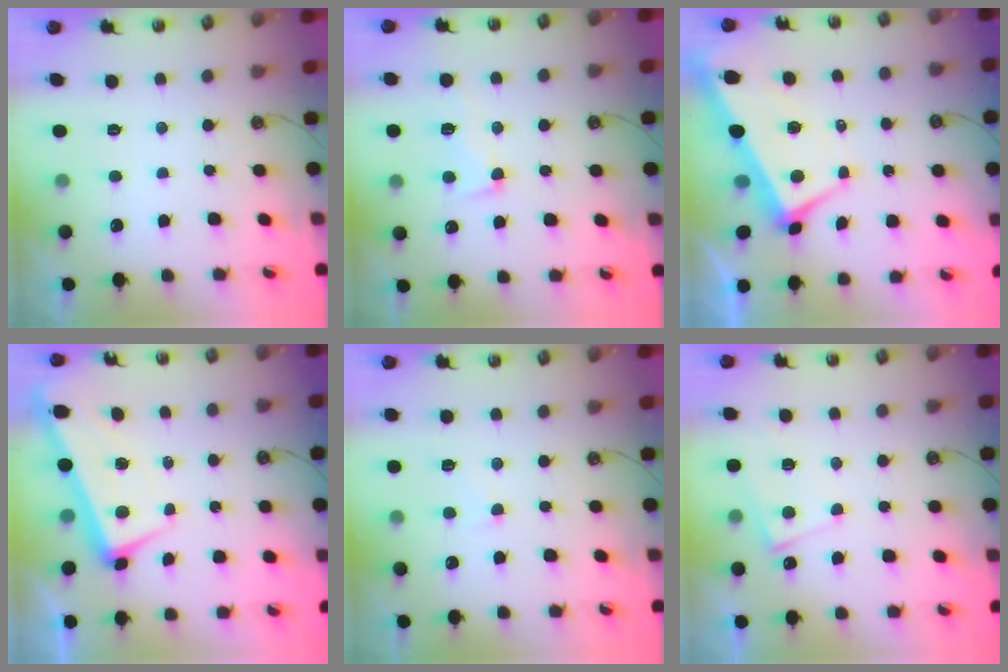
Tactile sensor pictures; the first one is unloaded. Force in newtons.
{"total": 5.0, "press": 4.9, "slide": 1.2}
{"total": 1.4, "press": 1.0, "slide": 1.0}
{"total": 1.8, "press": 0.8, "slide": 1.6}
{"total": 1.5, "press": 1.4, "slide": 0.6}
{"total": 4.2, "press": 4.2, "slide": 0.4}